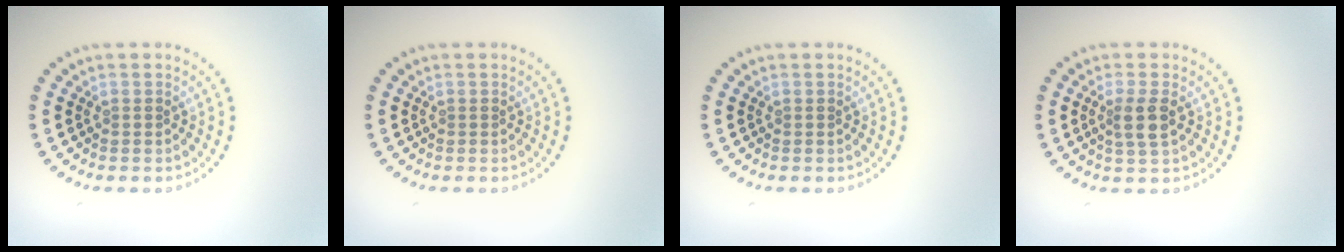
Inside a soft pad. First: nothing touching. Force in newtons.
{"total": 0.0}
{"total": 0.0}
{"total": 2.3, "press": 2.0, "slide": 1.0}